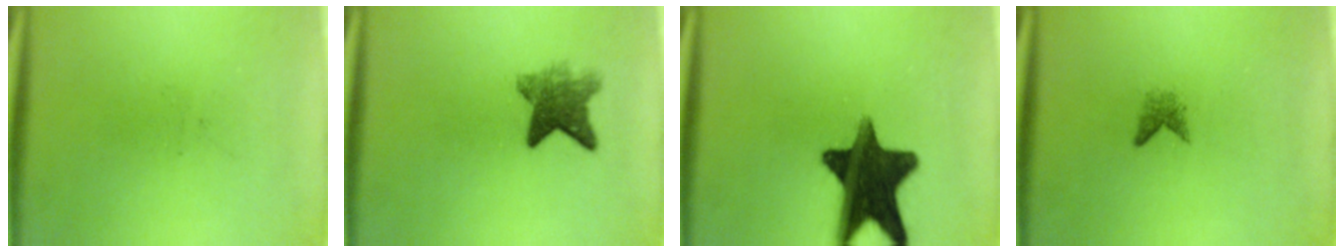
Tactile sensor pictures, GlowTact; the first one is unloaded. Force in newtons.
{"total": 5.6}
{"total": 15.7}
{"total": 1.3}